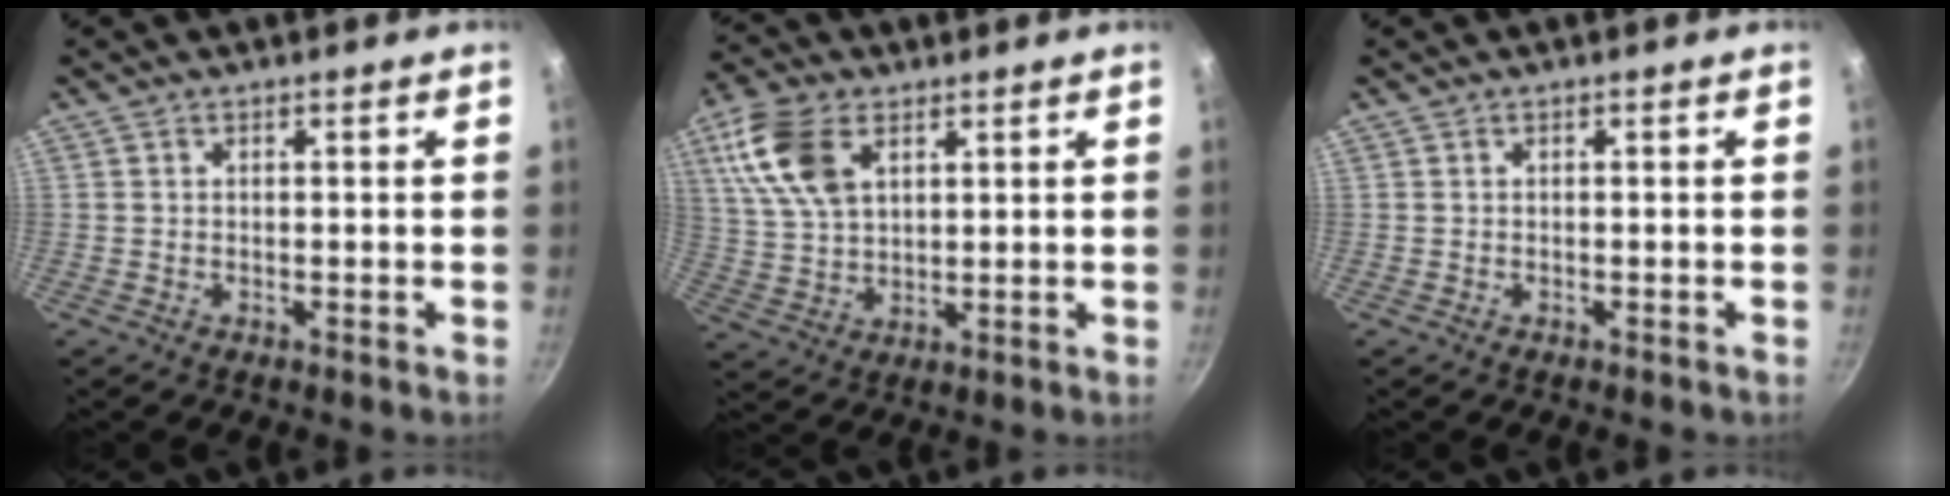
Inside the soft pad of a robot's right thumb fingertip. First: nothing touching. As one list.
[{"total": 12.0, "force": [4.8, 7.1, 8.4], "torque": [-0.163, -0.005, 0.096]}, {"total": 0.0}]